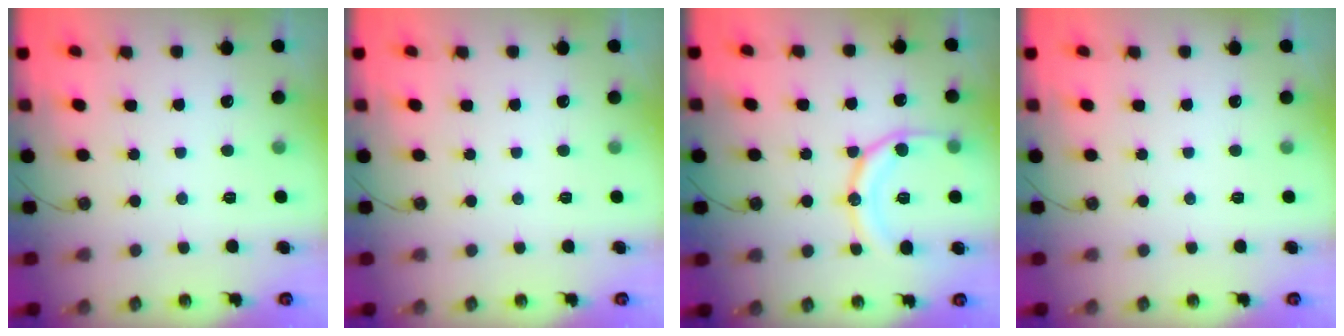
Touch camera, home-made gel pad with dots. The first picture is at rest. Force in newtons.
{"total": 0.0}
{"total": 15.0, "press": 14.9, "slide": 1.4}
{"total": 0.0}